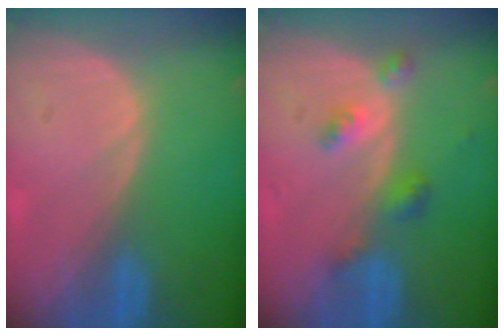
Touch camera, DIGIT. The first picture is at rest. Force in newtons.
{"total": 4.3, "press": 3.9, "slide": 1.7}